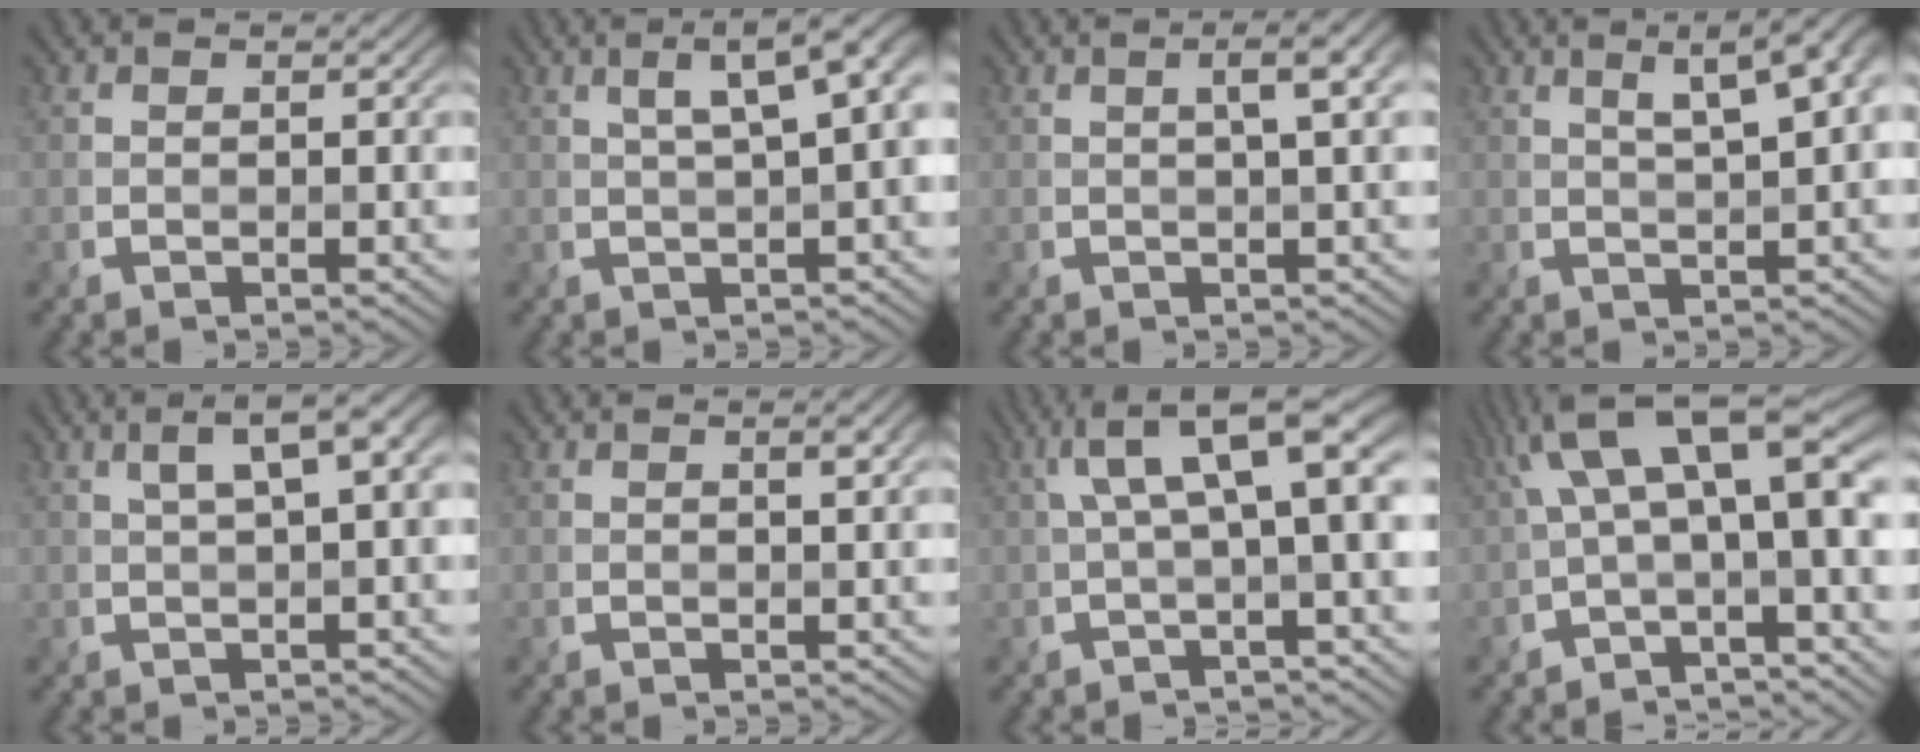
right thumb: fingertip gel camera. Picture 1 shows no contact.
{"total": 7.2, "force": [2.0, 1.7, 6.7], "torque": [-0.076, 0.032, 0.027]}
{"total": 3.6, "force": [1.0, 0.6, 3.4], "torque": [-0.048, 0.013, 0.015]}
{"total": 8.4, "force": [3.8, 2.3, 7.2], "torque": [-0.077, 0.033, 0.041]}
{"total": 5.2, "force": [1.6, 1.1, 4.9], "torque": [-0.078, 0.021, 0.027]}
{"total": 1.3, "force": [0.6, 0.2, 1.1], "torque": [-0.019, 0.002, 0.009]}
{"total": 8.6, "force": [1.5, 2.1, 8.2], "torque": [-0.132, 0.027, 0.022]}
{"total": 11.8, "force": [1.4, 3.9, 11.0], "torque": [-0.193, 0.015, 0.023]}